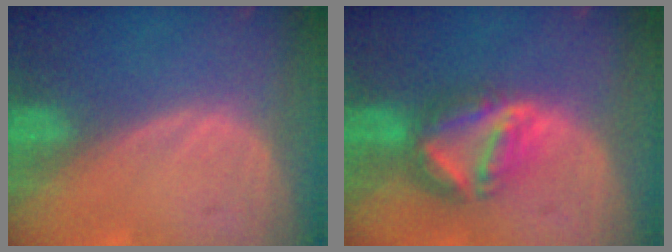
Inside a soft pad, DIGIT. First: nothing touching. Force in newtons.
{"total": 7.6, "press": 6.7, "slide": 3.6}